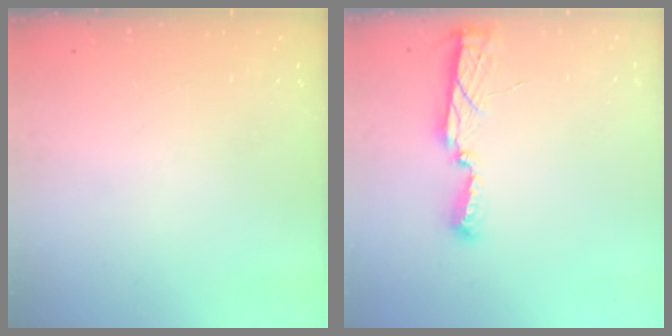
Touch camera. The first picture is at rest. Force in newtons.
{"total": 8.1, "press": 8.0, "slide": 0.5}